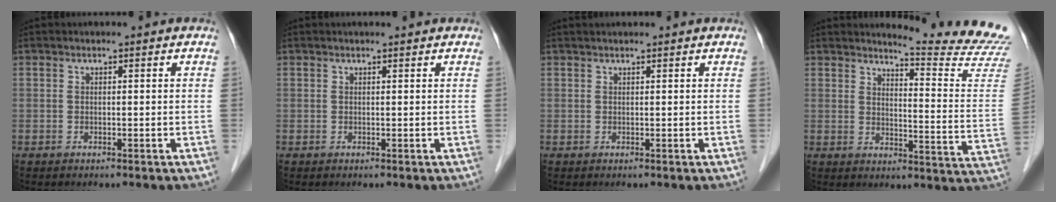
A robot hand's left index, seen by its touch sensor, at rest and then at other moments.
{"total": 1.2, "force": [1.1, -0.1, 0.5], "torque": [-0.010, 0.005, 0.017]}
{"total": 2.6, "force": [2.4, 0.0, 1.1], "torque": [-0.011, 0.029, 0.038]}
{"total": 15.2, "force": [14.8, -2.3, 2.5], "torque": [-0.038, -0.141, 0.161]}